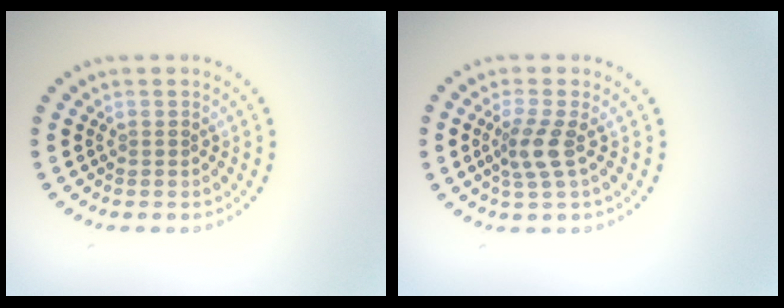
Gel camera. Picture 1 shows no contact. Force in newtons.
{"total": 2.4, "press": 1.8, "slide": 1.6}